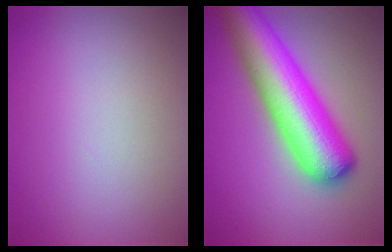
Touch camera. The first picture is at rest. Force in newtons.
{"total": 10.1, "press": 10.1, "slide": 0.4}